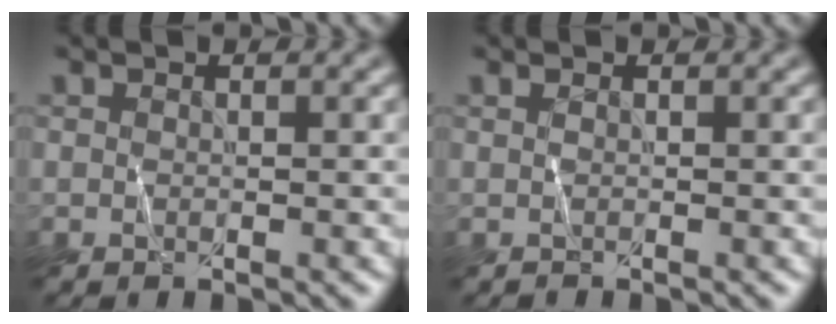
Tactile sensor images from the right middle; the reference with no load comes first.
{"total": 0.0}